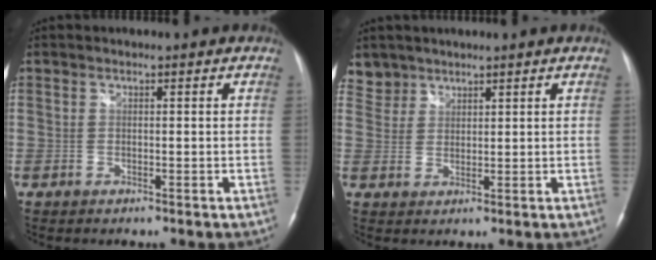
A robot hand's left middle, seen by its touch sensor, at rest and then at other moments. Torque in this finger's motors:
{"motor_torque": [0.07, -0.05, 0.04, 0.00]}